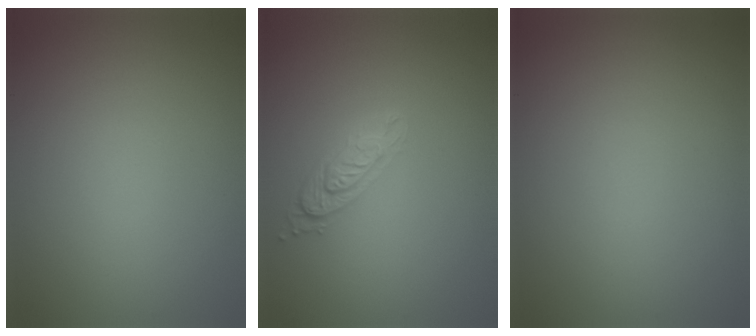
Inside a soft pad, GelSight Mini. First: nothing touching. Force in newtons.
{"total": 2.8, "press": 2.2, "slide": 1.7}
{"total": 0.0}